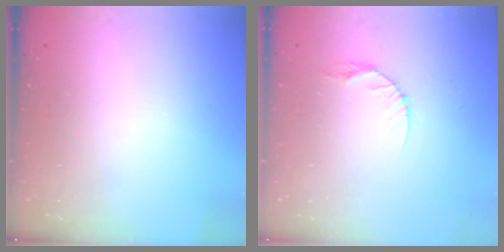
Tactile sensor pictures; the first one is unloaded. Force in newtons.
{"total": 5.3, "press": 5.2, "slide": 0.5}